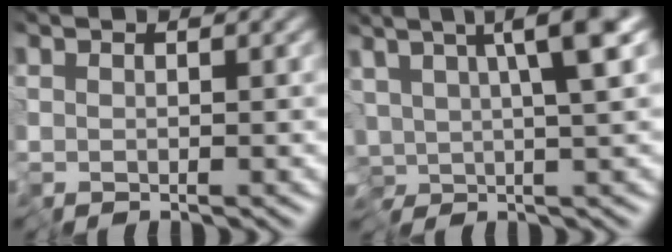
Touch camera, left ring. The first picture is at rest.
{"total": 7.5, "force": [2.6, 2.4, 6.6], "torque": [-0.111, 0.009, 0.043]}